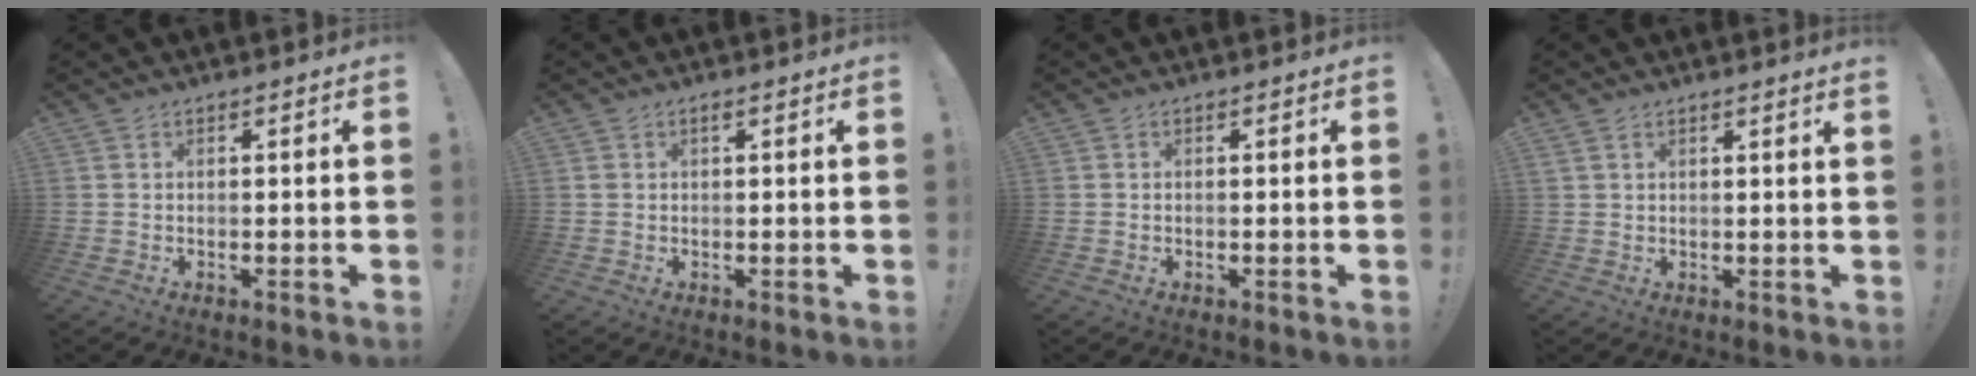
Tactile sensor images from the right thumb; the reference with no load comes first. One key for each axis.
{"total": 0.8, "fx": 0.5, "fy": 0.3, "fz": 0.5, "tx": -0.010, "ty": 0.002, "tz": 0.010}
{"total": 0.0}
{"total": 1.5, "fx": 1.4, "fy": 0.1, "fz": 0.6, "tx": -0.007, "ty": -0.007, "tz": 0.025}